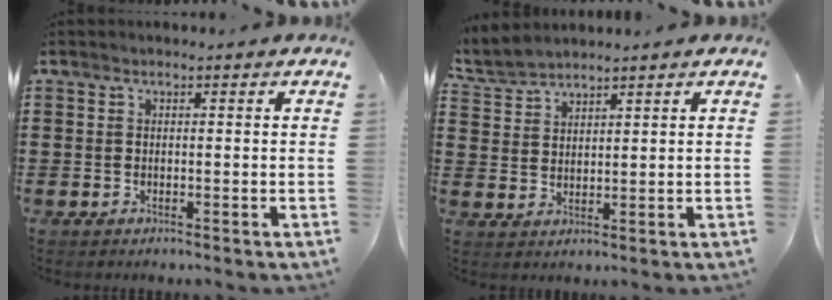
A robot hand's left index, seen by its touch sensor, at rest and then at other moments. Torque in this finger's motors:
{"motor_torque": [1.10, -1.03, 0.54, 0.21]}